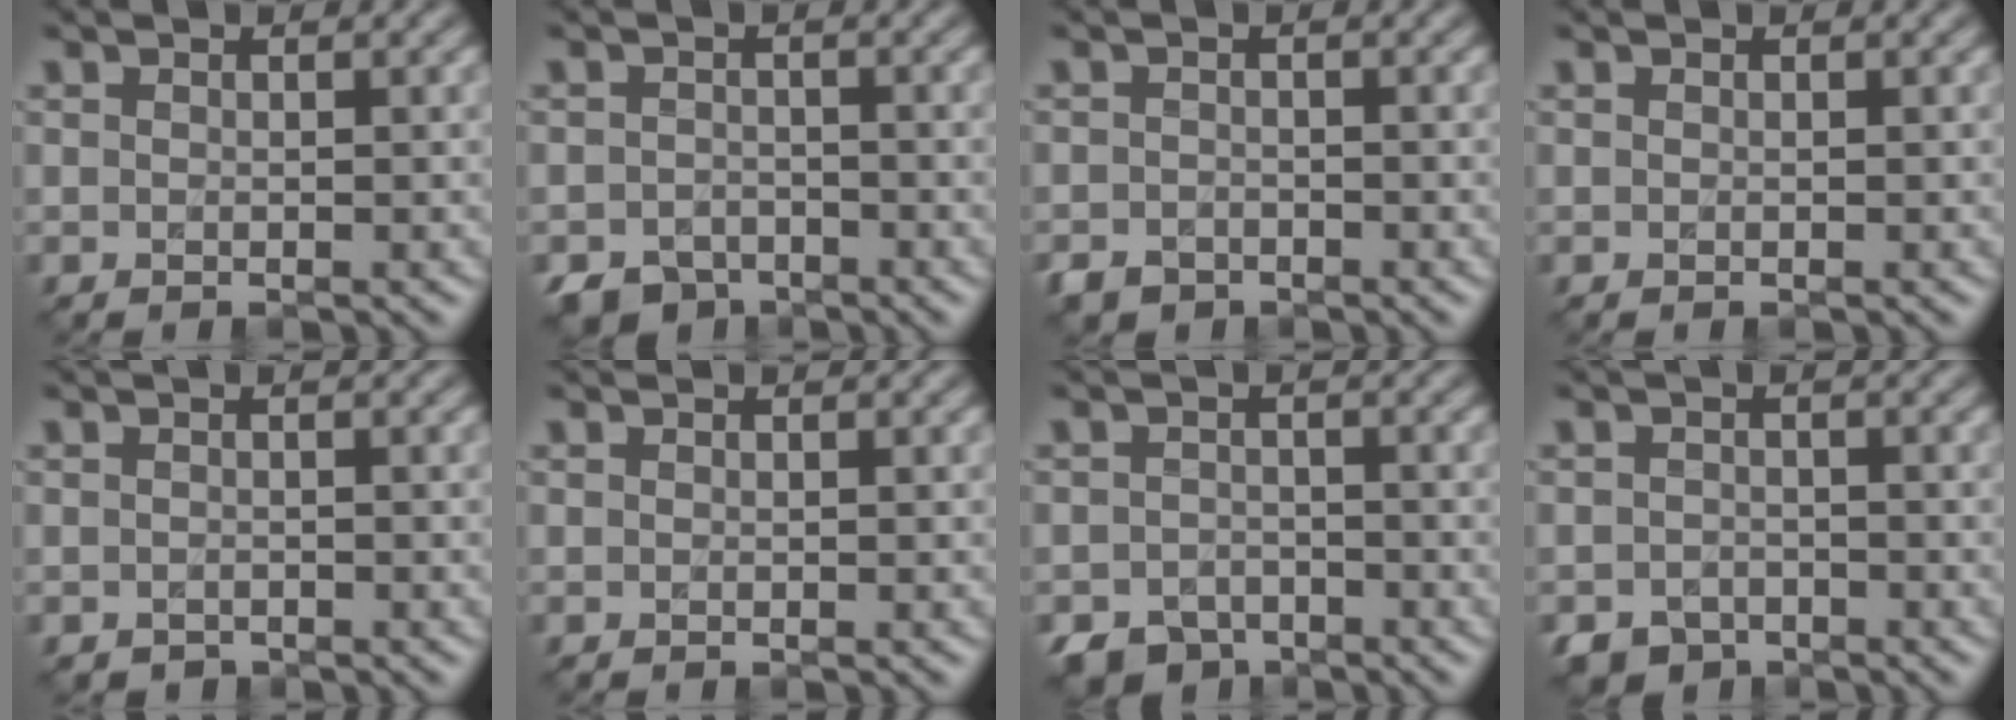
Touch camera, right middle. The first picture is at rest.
{"total": 3.4, "force": [-2.8, 1.9, 0.7], "torque": [-0.007, -0.010, -0.054]}
{"total": 2.1, "force": [-1.7, 1.2, 0.2], "torque": [-0.003, -0.007, -0.036]}
{"total": 0.0}
{"total": 0.7, "force": [-0.5, 0.5, 0.0], "torque": [0.001, -0.007, -0.007]}
{"total": 0.0}
{"total": 3.8, "force": [-3.0, 2.2, 0.9], "torque": [-0.010, -0.012, -0.058]}
{"total": 3.3, "force": [-2.5, 2.0, 0.7], "torque": [-0.008, -0.014, -0.047]}